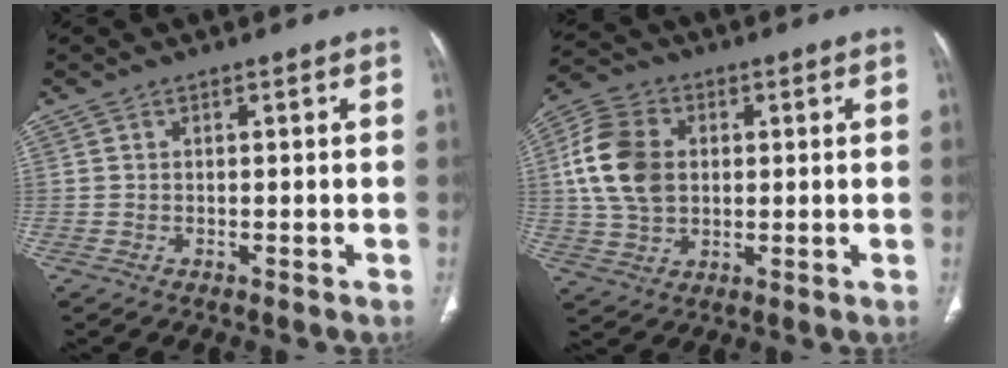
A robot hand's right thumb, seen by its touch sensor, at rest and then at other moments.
{"total": 12.8, "force": [1.8, 9.2, 8.6], "torque": [-0.160, 0.007, 0.031]}